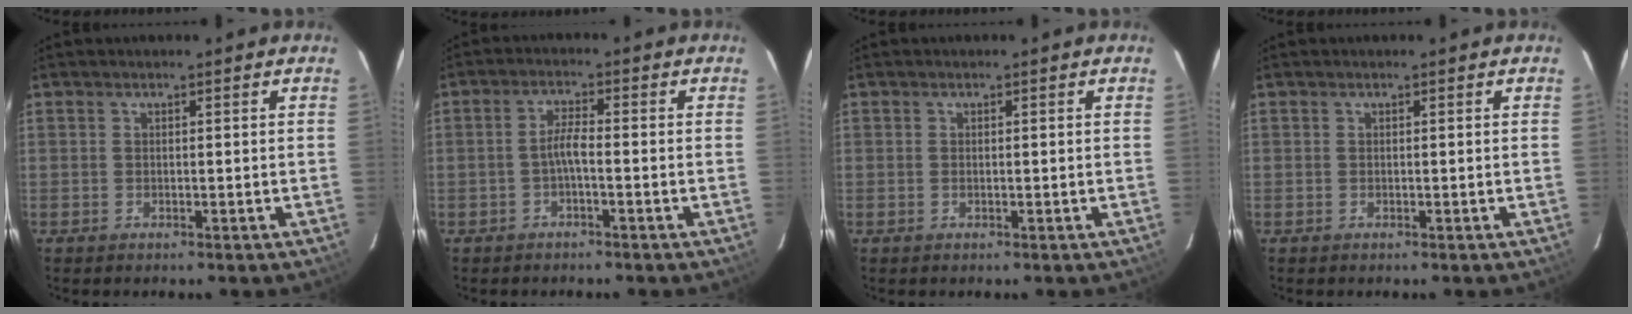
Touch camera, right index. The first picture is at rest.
{"total": 2.7, "force": [-1.2, 0.2, 2.4], "torque": [-0.051, 0.007, -0.023]}
{"total": 0.0}
{"total": 0.0}